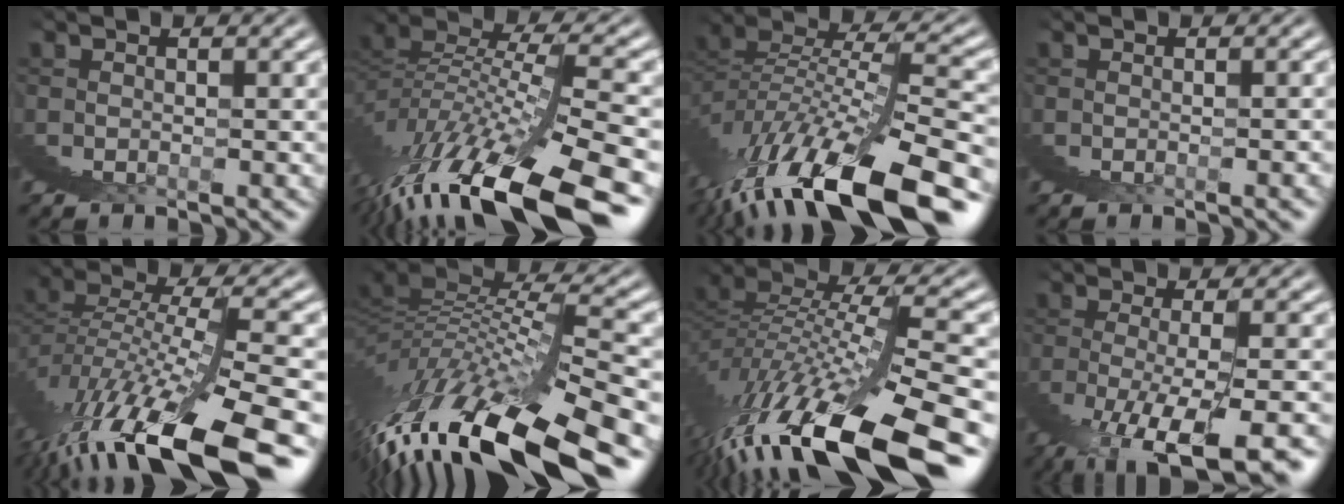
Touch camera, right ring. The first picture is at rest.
{"total": 8.6, "force": [1.6, 2.1, 8.2], "torque": [-0.135, 0.008, 0.027]}
{"total": 8.0, "force": [1.1, 2.0, 7.6], "torque": [-0.124, 0.008, 0.017]}
{"total": 1.0, "force": [0.3, -0.9, -0.3], "torque": [0.006, 0.006, 0.004]}
{"total": 7.4, "force": [1.9, 1.7, 7.0], "torque": [-0.130, 0.004, 0.035]}
{"total": 9.1, "force": [0.6, 2.9, 8.6], "torque": [-0.140, 0.006, 0.004]}
{"total": 9.5, "force": [2.1, 2.6, 8.9], "torque": [-0.146, 0.010, 0.035]}
{"total": 3.4, "force": [-0.7, 0.5, 3.3], "torque": [-0.071, -0.005, -0.007]}